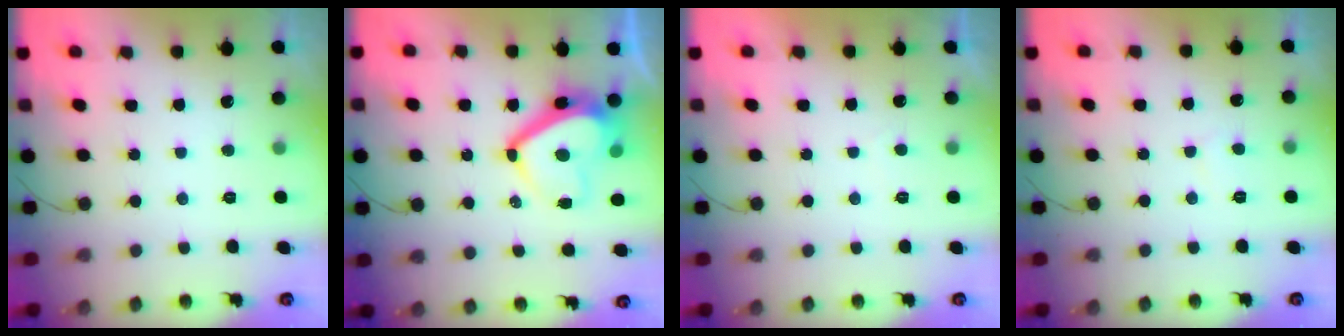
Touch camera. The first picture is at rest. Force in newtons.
{"total": 13.4, "press": 13.3, "slide": 1.6}
{"total": 1.4, "press": 1.1, "slide": 0.8}
{"total": 2.6, "press": 2.6, "slide": 0.2}